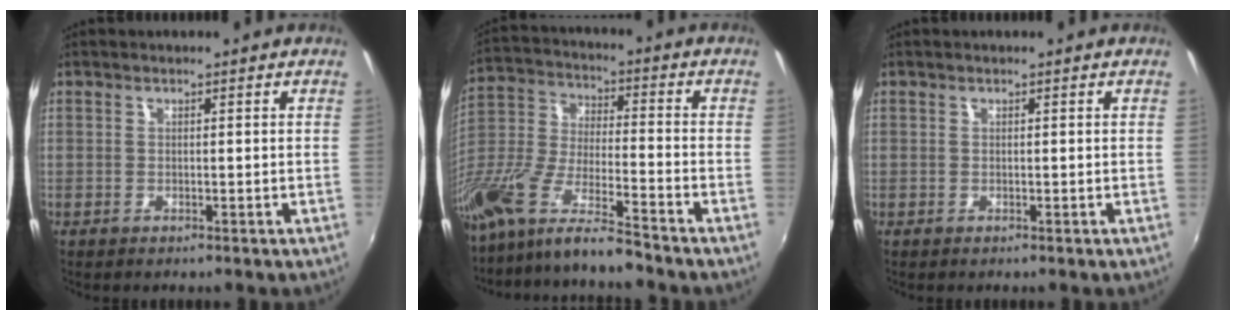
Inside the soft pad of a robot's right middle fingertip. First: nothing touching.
{"total": 15.4, "force": [-12.0, 1.5, 9.5], "torque": [-0.195, -0.026, -0.234]}
{"total": 0.0}